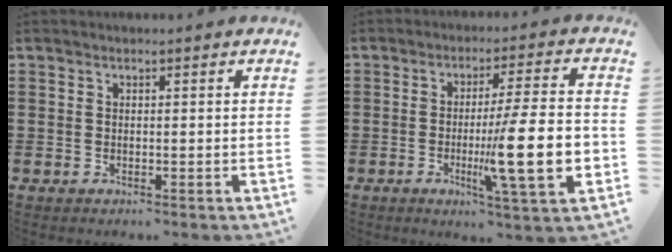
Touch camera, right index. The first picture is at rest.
{"total": 15.0, "force": [-2.7, 2.0, 14.7], "torque": [-0.238, -0.019, -0.048]}